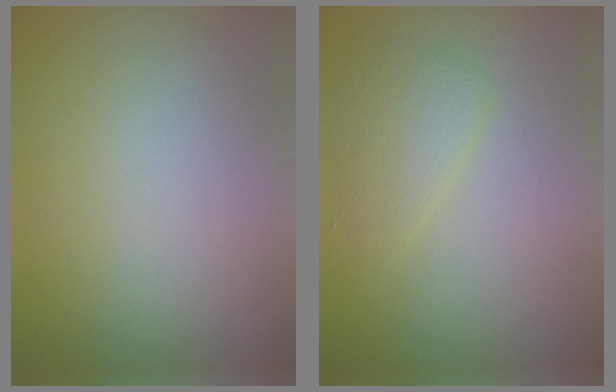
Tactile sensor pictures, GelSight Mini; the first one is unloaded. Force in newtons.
{"total": 1.9, "press": 1.9, "slide": 0.1}